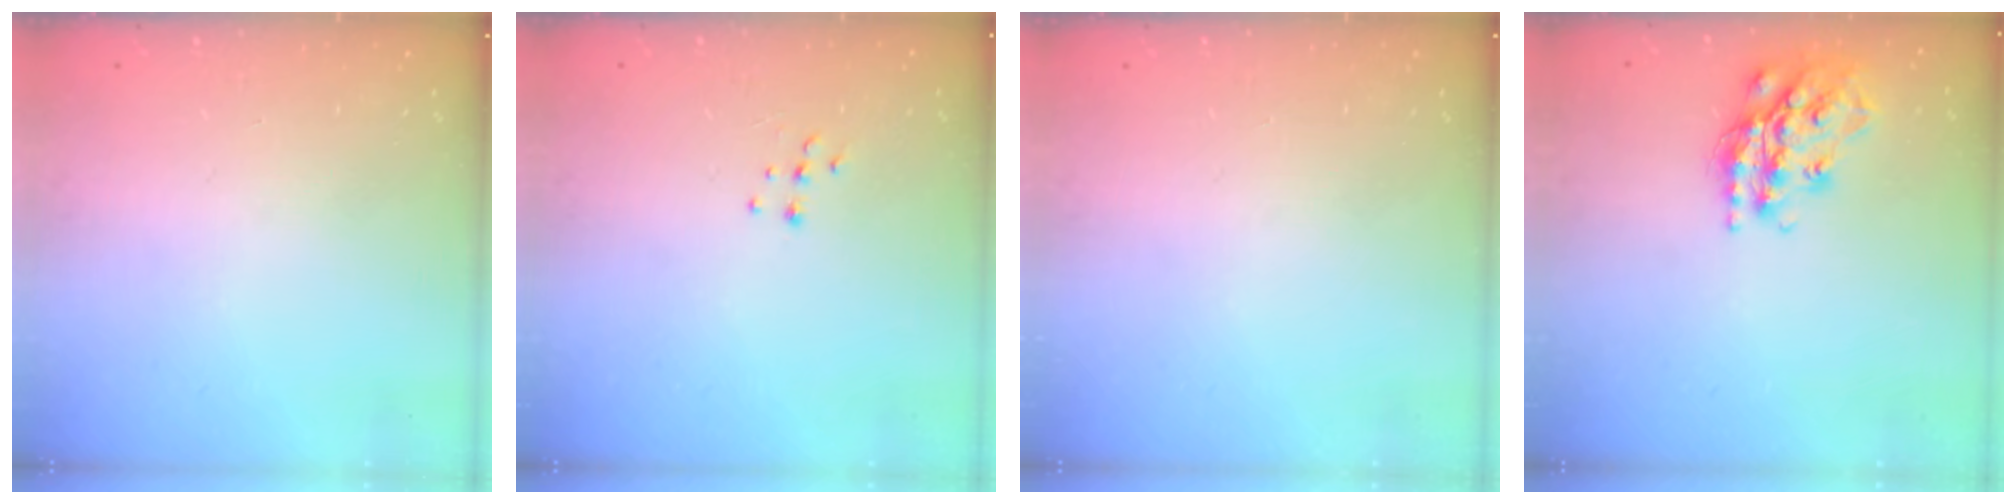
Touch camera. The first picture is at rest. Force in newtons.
{"total": 6.7, "press": 6.7, "slide": 0.6}
{"total": 0.0}
{"total": 17.8, "press": 17.8, "slide": 1.3}